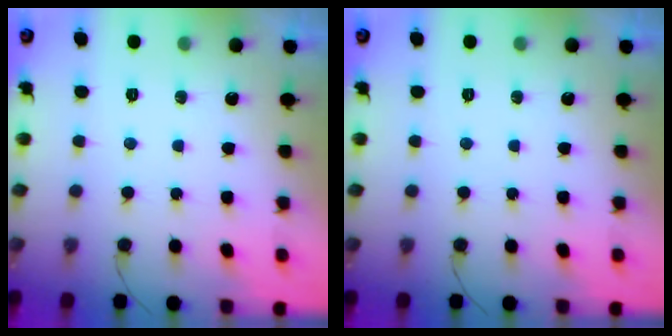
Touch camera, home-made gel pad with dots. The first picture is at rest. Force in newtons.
{"total": 0.0}